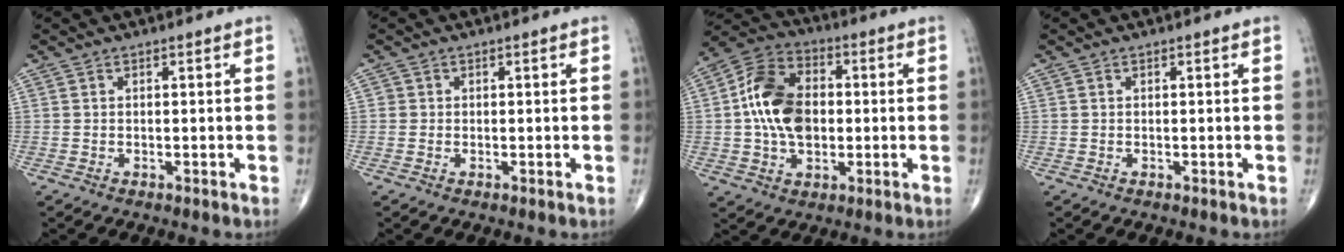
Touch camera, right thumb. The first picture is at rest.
{"total": 0.8, "force": [0.0, 0.8, 0.1], "torque": [0.005, 0.003, -0.001]}
{"total": 14.2, "force": [0.3, 9.4, 10.6], "torque": [-0.177, 0.023, 0.000]}
{"total": 0.0}